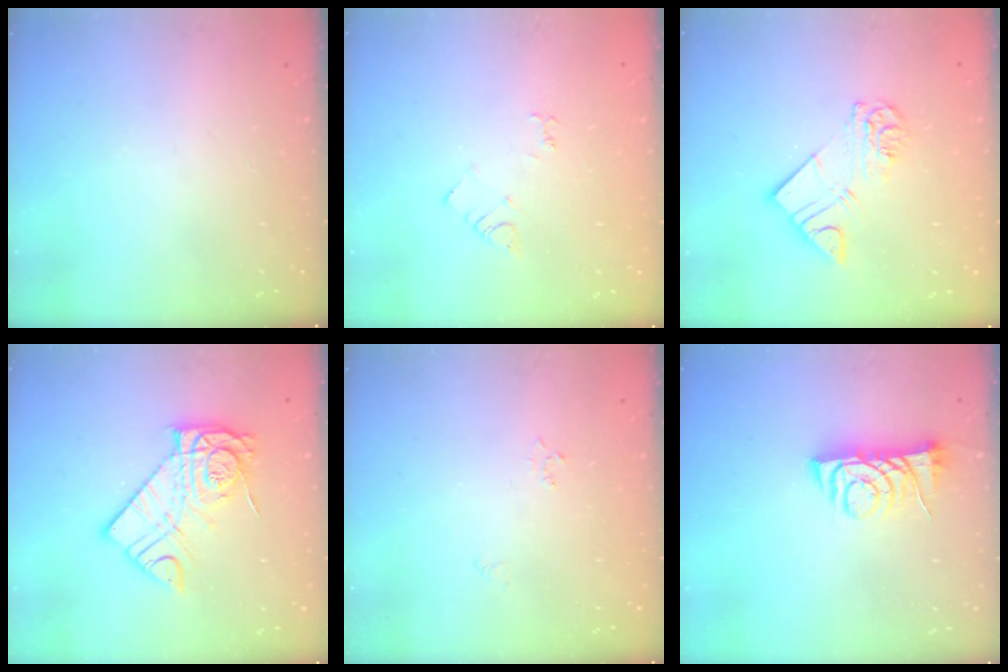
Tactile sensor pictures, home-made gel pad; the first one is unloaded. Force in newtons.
{"total": 3.8, "press": 3.8, "slide": 0.5}
{"total": 10.6, "press": 10.5, "slide": 1.2}
{"total": 14.1, "press": 14.1, "slide": 1.3}
{"total": 2.3, "press": 2.3, "slide": 0.2}
{"total": 7.6, "press": 7.5, "slide": 1.0}